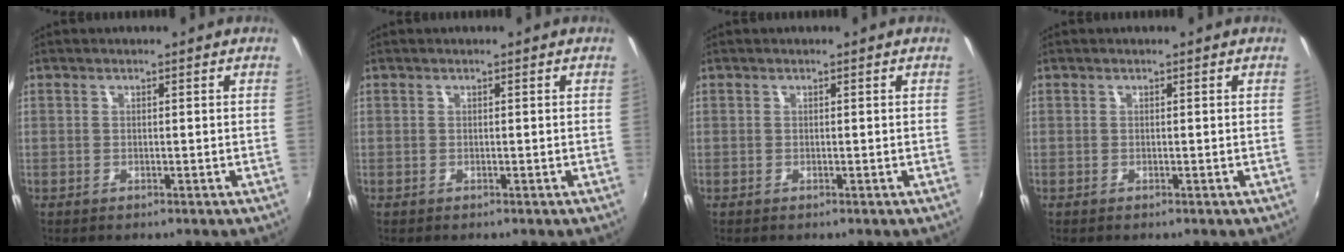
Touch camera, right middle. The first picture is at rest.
{"total": 0.0}
{"total": 0.0}
{"total": 0.0}